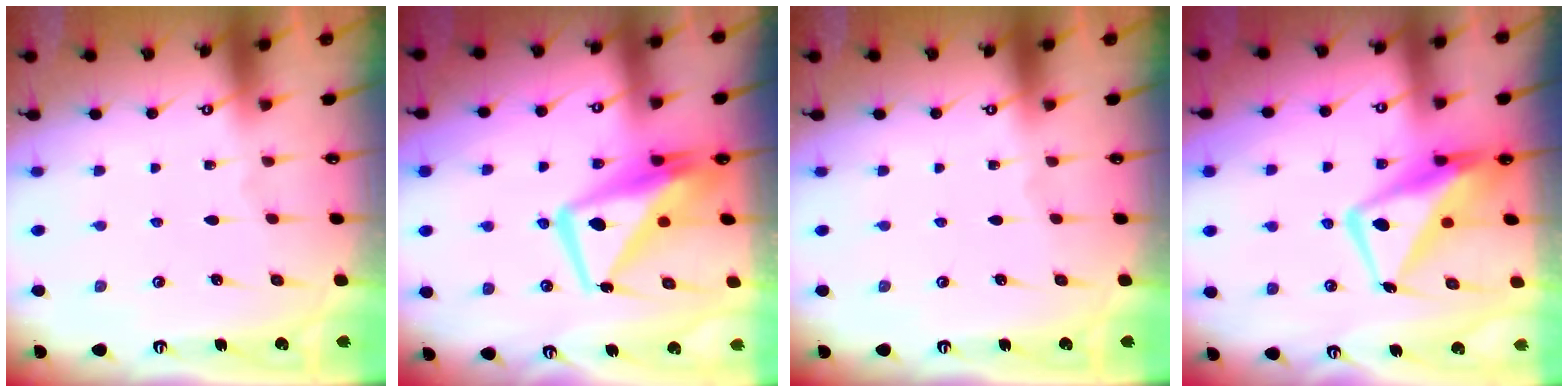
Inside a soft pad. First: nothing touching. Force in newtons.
{"total": 11.0, "press": 10.8, "slide": 1.9}
{"total": 0.0}
{"total": 11.9, "press": 11.8, "slide": 1.4}